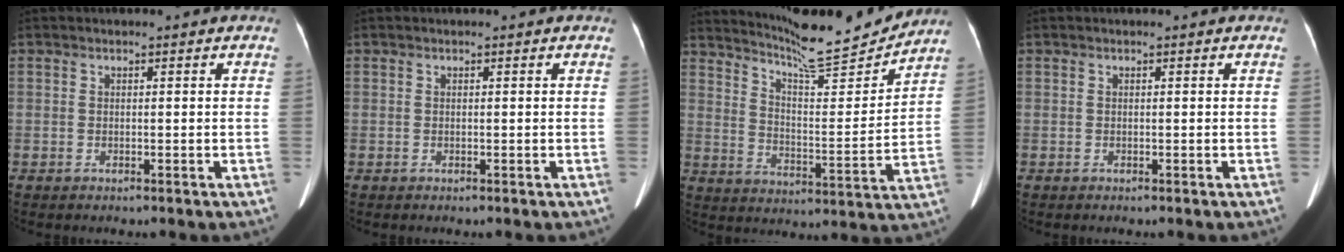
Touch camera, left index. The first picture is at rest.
{"total": 0.0}
{"total": 14.5, "force": [13.8, -0.1, 4.6], "torque": [-0.083, -0.030, 0.208]}
{"total": 0.0}